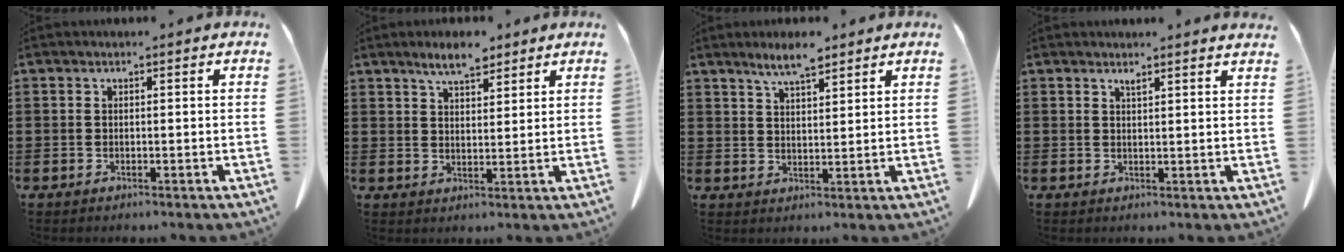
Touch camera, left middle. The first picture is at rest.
{"total": 5.1, "force": [4.3, 1.4, 2.5], "torque": [-0.057, -0.006, 0.079]}
{"total": 5.1, "force": [4.2, 0.9, 2.9], "torque": [-0.065, -0.004, 0.075]}
{"total": 1.6, "force": [1.5, -0.2, 0.6], "torque": [-0.012, -0.002, 0.027]}